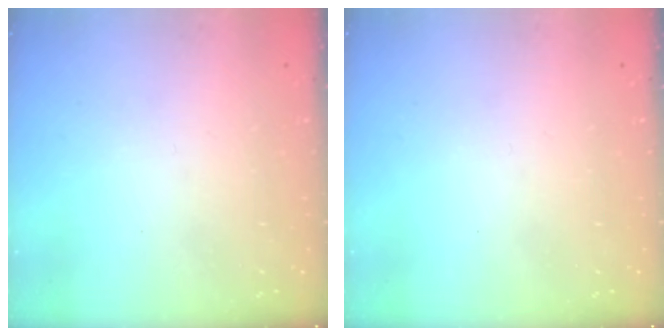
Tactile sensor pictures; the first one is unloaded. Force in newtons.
{"total": 0.0}